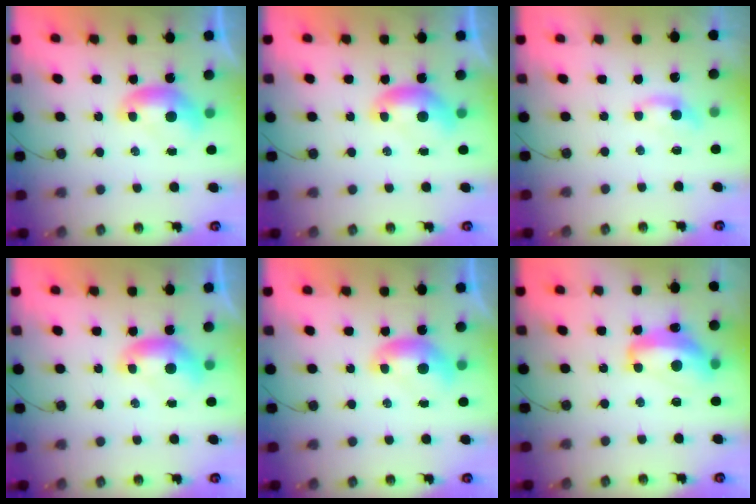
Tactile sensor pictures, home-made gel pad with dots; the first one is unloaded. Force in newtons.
{"total": 0.0}
{"total": 1.2, "press": 1.1, "slide": 0.3}
{"total": 0.0}
{"total": 0.0}
{"total": 7.6, "press": 7.5, "slide": 1.1}